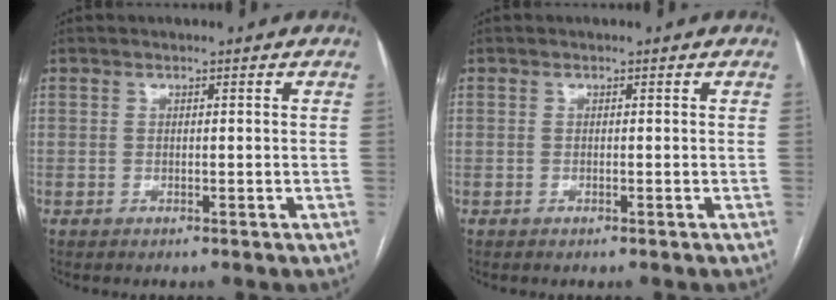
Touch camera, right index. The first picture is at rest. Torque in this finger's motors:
{"motor_torque": [-0.23, 0.22, -0.17, -0.08]}